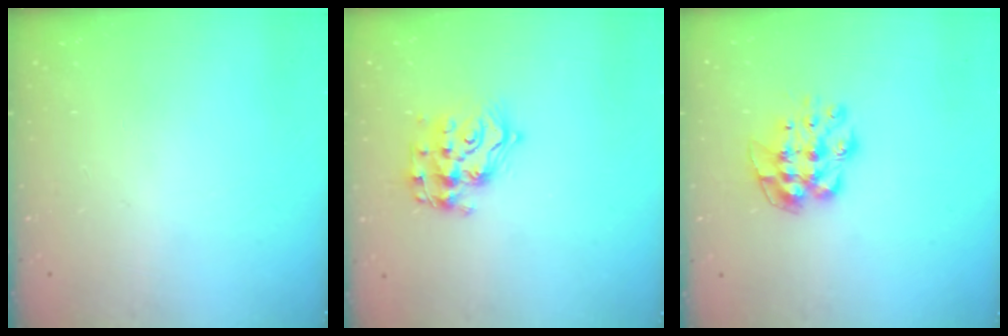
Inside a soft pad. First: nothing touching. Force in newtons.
{"total": 13.6, "press": 13.6, "slide": 1.0}
{"total": 9.5, "press": 9.4, "slide": 0.6}